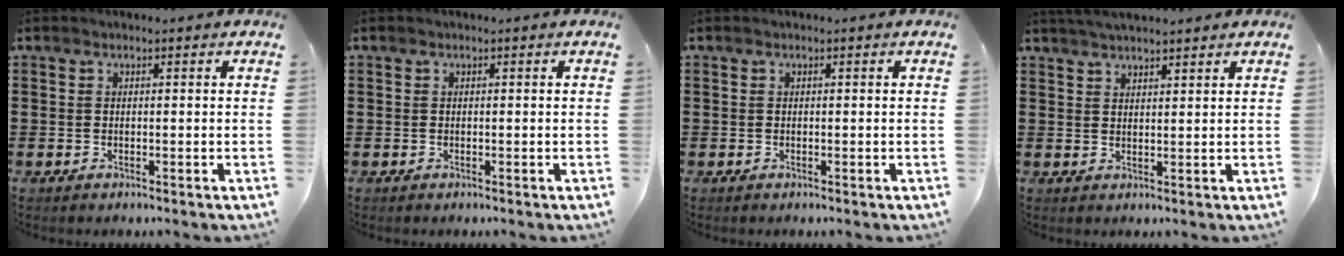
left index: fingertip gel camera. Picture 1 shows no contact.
{"total": 0.0}
{"total": 0.0}
{"total": 3.0, "force": [2.9, 0.1, 0.8], "torque": [-0.023, -0.001, 0.054]}